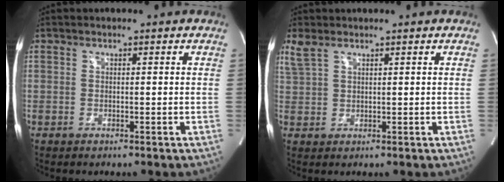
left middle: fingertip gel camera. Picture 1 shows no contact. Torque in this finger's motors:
{"motor_torque": [1.61, -0.52, 1.05, 0.21]}